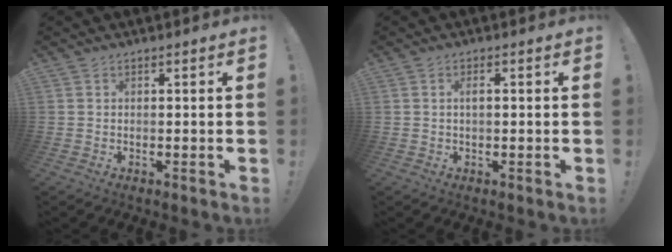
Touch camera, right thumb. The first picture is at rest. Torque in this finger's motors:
{"motor_torque": [-0.13, -0.01, -0.28, 0.27, 0.05]}